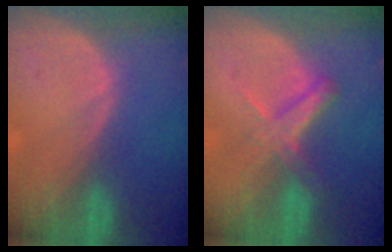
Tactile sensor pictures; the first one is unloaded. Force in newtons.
{"total": 5.5, "press": 4.9, "slide": 2.6}